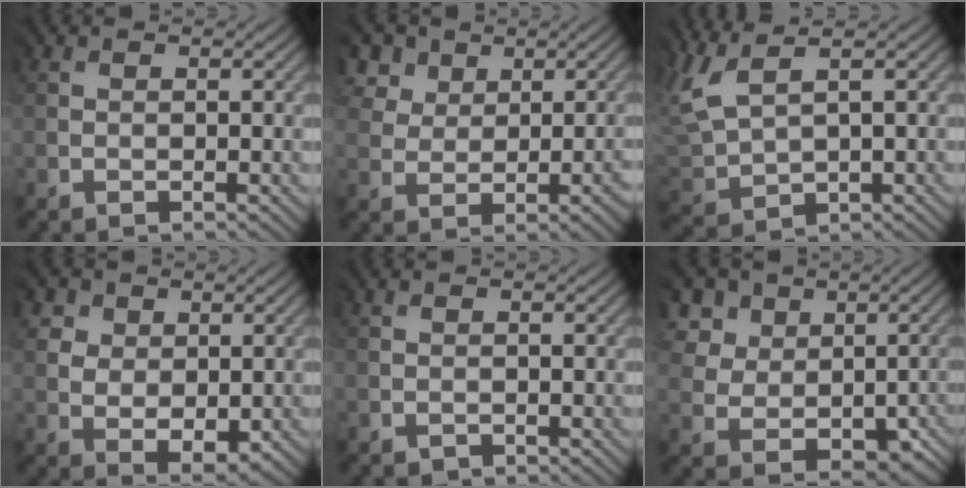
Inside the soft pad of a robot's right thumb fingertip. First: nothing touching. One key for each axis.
{"total": 5.1, "fx": 3.1, "fy": 3.8, "fz": 1.1, "tx": -0.055, "ty": 0.012, "tz": 0.060}
{"total": 6.8, "fx": 4.6, "fy": 2.9, "fz": 4.2, "tx": -0.150, "ty": 0.014, "tz": 0.098}
{"total": 4.6, "fx": 1.7, "fy": 3.9, "fz": 1.7, "tx": -0.062, "ty": -0.002, "tz": 0.035}
{"total": 0.9, "fx": -0.5, "fy": 0.2, "fz": -0.7, "tx": 0.016, "ty": -0.004, "tz": -0.006}
{"total": 7.5, "fx": 3.0, "fy": 6.4, "fz": 2.3, "tx": -0.089, "ty": 0.012, "tz": 0.063}